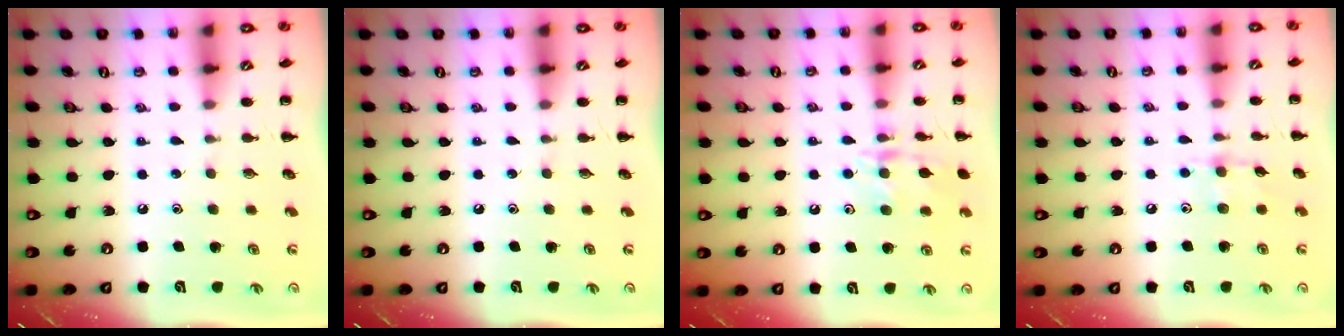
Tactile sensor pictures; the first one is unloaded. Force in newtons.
{"total": 0.0}
{"total": 12.0, "press": 12.0, "slide": 0.6}
{"total": 5.3, "press": 5.1, "slide": 1.2}